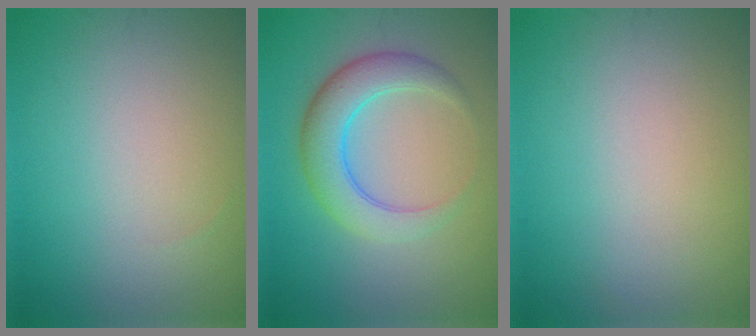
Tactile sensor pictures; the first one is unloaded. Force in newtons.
{"total": 4.8, "press": 4.8, "slide": 0.1}
{"total": 0.0}